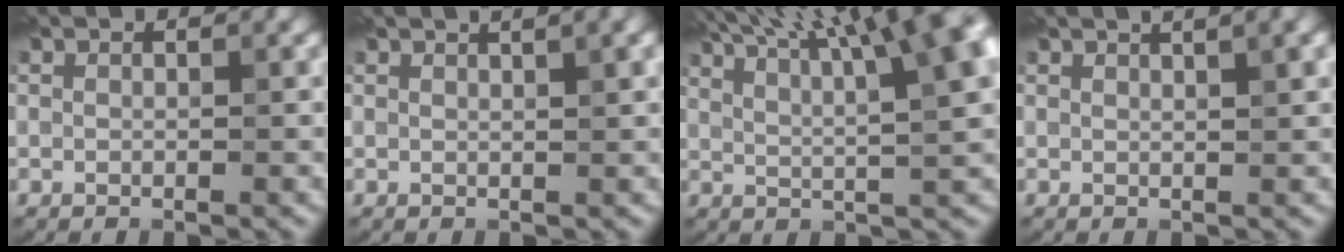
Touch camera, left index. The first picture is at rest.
{"total": 3.1, "force": [1.8, 0.8, 2.4], "torque": [-0.017, 0.006, 0.019]}
{"total": 16.5, "force": [9.0, 5.5, 12.7], "torque": [-0.163, 0.062, 0.105]}
{"total": 3.9, "force": [2.2, 1.0, 3.0], "torque": [-0.023, 0.014, 0.022]}